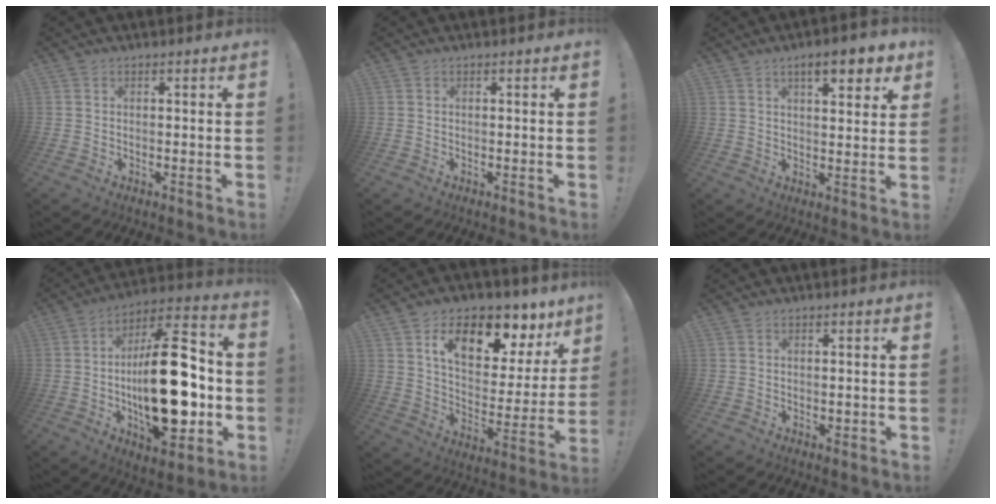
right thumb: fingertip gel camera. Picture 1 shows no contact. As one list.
[{"total": 0.0}, {"total": 8.3, "force": [5.0, 2.5, 6.2], "torque": [-0.071, -0.026, 0.079]}, {"total": 30.5, "force": [-3.3, 13.6, 27.1], "torque": [-0.454, 0.024, -0.046]}, {"total": 16.7, "force": [9.6, 8.2, 10.9], "torque": [-0.163, -0.058, 0.160]}, {"total": 0.9, "force": [0.0, 0.7, 0.5], "torque": [-0.006, 0.001, 0.002]}]